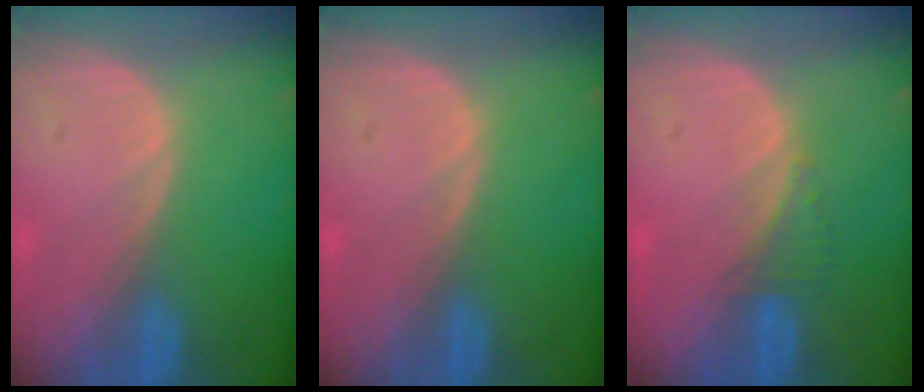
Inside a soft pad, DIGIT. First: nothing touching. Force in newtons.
{"total": 0.0}
{"total": 1.9, "press": 1.8, "slide": 0.7}